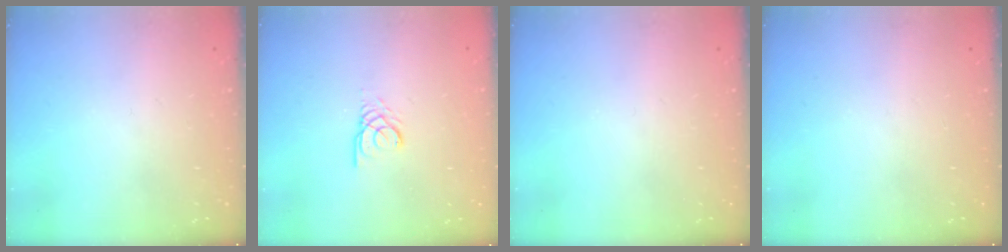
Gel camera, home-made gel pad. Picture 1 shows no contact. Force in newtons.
{"total": 2.3, "press": 2.3, "slide": 0.1}
{"total": 0.0}
{"total": 0.0}